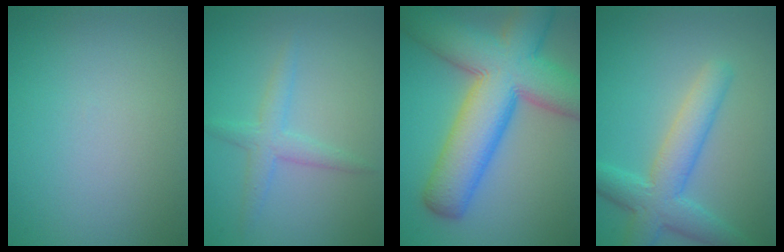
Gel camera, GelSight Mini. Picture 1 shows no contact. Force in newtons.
{"total": 2.2, "press": 2.2, "slide": 0.2}
{"total": 12.6, "press": 12.6, "slide": 0.6}
{"total": 5.1, "press": 5.1, "slide": 0.1}